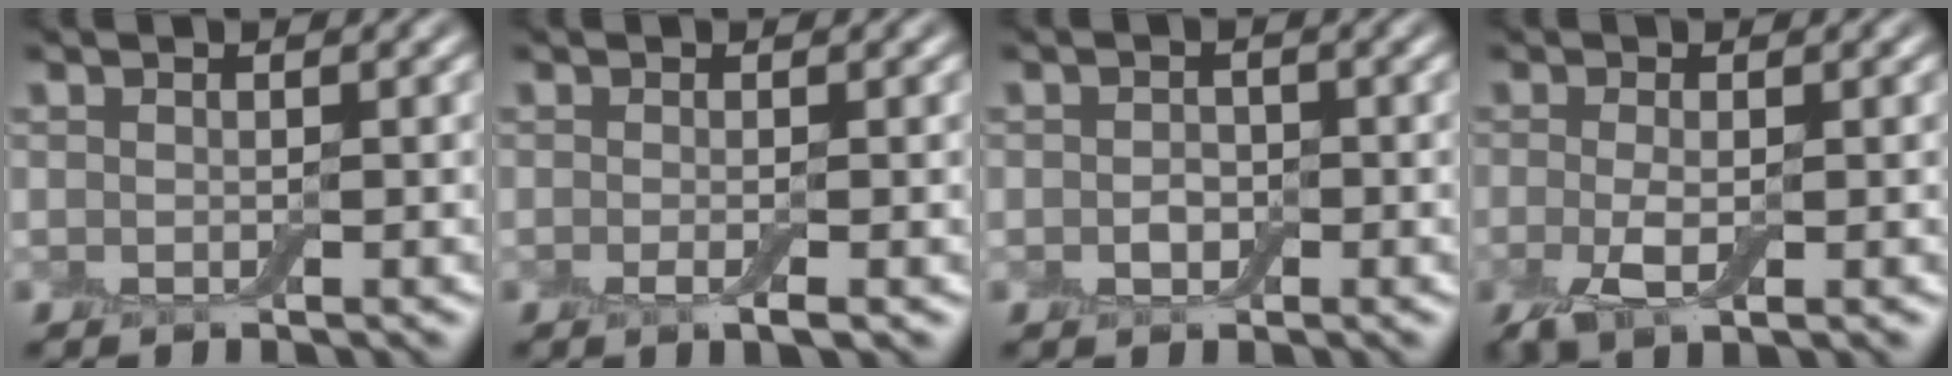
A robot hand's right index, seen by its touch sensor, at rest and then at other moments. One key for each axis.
{"total": 1.5, "fx": -0.5, "fy": 0.3, "fz": 1.4, "tx": -0.025, "ty": -0.007, "tz": -0.012}
{"total": 1.3, "fx": -0.3, "fy": 1.1, "fz": 0.7, "tx": -0.014, "ty": -0.001, "tz": -0.010}
{"total": 3.0, "fx": -0.6, "fy": 1.1, "fz": 2.7, "tx": -0.065, "ty": -0.010, "tz": -0.015}